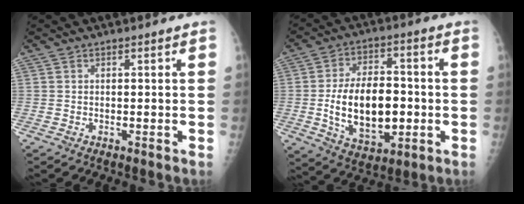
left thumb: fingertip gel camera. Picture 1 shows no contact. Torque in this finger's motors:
{"motor_torque": [-0.57, 1.84, 1.27, 0.36, 0.17]}